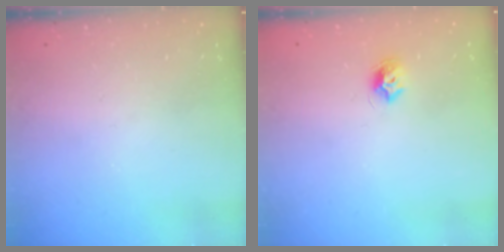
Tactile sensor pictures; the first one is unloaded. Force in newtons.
{"total": 7.1, "press": 7.1, "slide": 0.5}